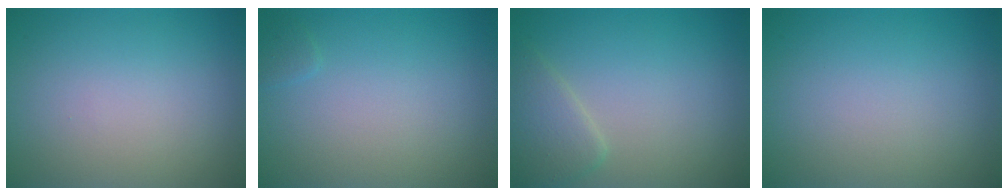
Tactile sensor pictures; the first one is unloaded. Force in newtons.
{"total": 0.6, "press": 0.6, "slide": 0.0}
{"total": 2.6, "press": 2.6, "slide": 0.1}
{"total": 0.0}